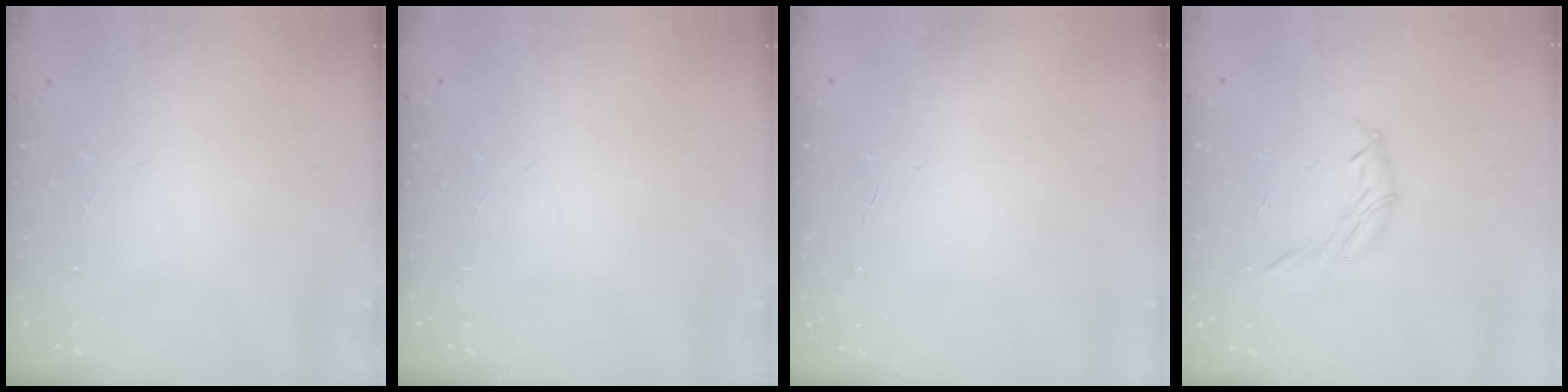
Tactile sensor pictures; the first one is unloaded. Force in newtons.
{"total": 0.0}
{"total": 0.0}
{"total": 6.3, "press": 6.1, "slide": 1.5}